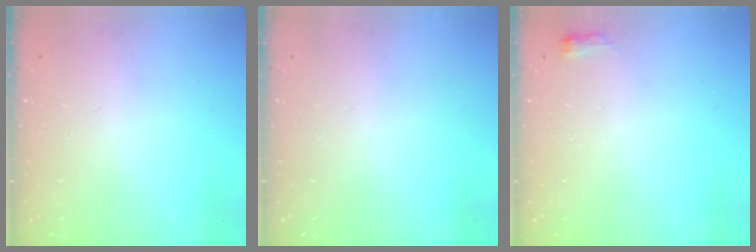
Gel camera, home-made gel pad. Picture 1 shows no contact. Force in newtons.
{"total": 16.0, "press": 1.9, "slide": 15.9}
{"total": 9.8, "press": 2.8, "slide": 9.4}